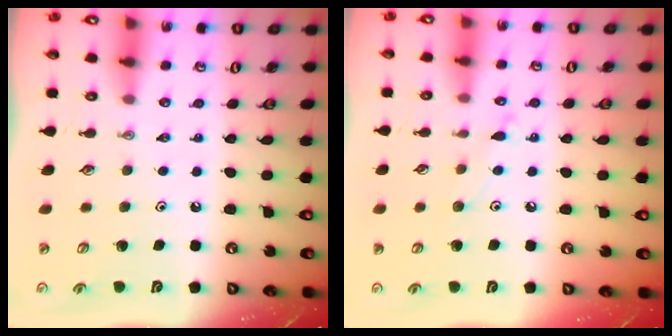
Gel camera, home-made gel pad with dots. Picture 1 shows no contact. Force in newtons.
{"total": 6.4, "press": 6.4, "slide": 0.4}